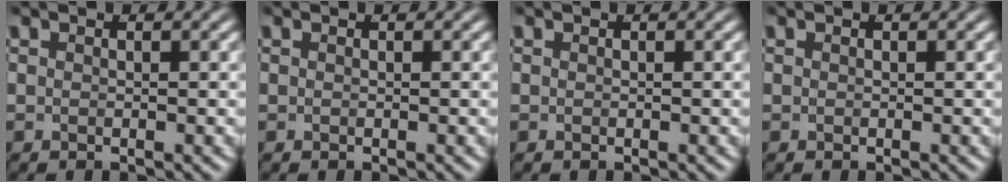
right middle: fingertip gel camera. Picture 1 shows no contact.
{"total": 0.0}
{"total": 0.0}
{"total": 0.0}